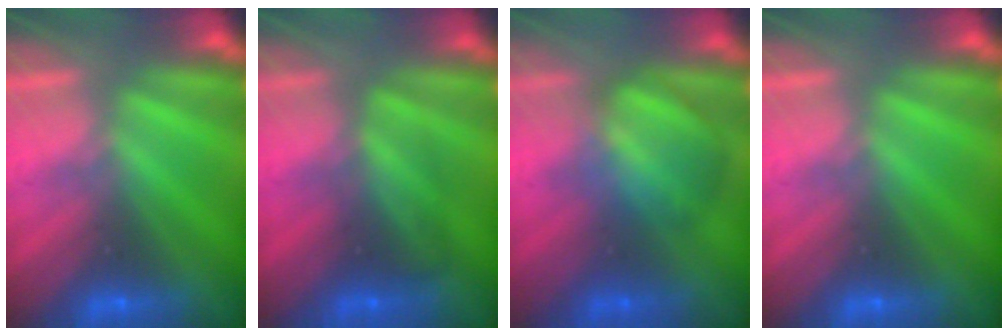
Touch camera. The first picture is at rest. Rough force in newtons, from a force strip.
{"total": 2.4}
{"total": 2.8}
{"total": 0.0}